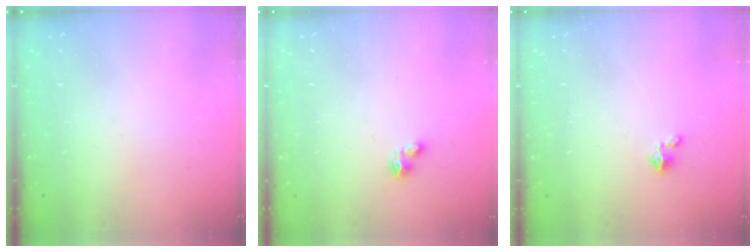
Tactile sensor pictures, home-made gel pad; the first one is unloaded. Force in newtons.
{"total": 2.0, "press": 2.0, "slide": 0.2}
{"total": 2.1, "press": 2.1, "slide": 0.3}